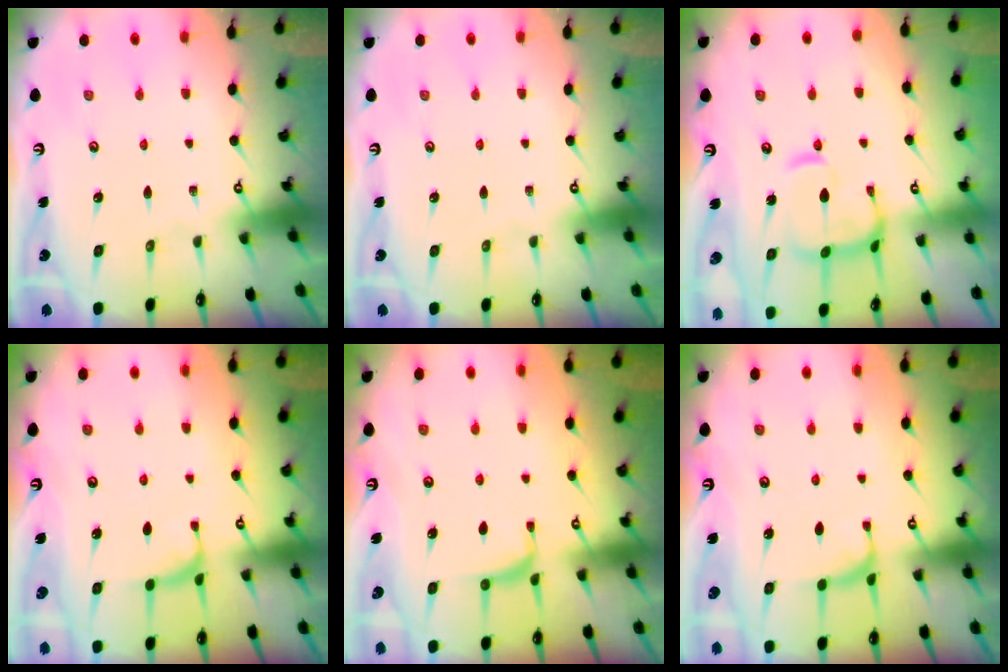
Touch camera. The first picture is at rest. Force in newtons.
{"total": 0.0}
{"total": 9.9, "press": 9.9, "slide": 1.3}
{"total": 2.3, "press": 2.2, "slide": 0.8}
{"total": 1.0, "press": 0.8, "slide": 0.7}
{"total": 2.3, "press": 2.2, "slide": 0.8}